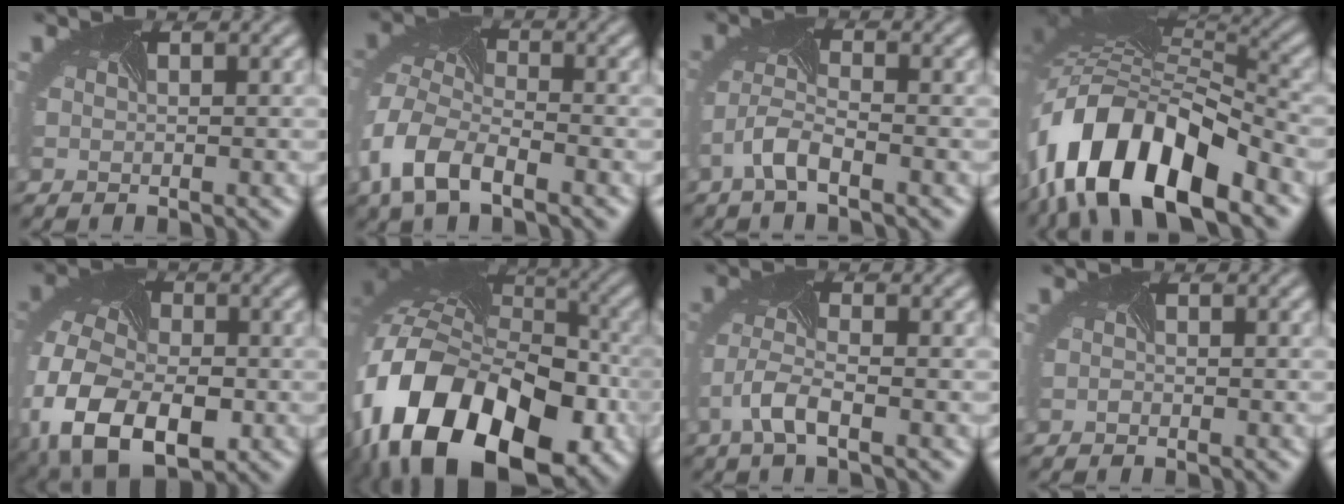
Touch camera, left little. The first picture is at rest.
{"total": 7.0, "force": [-3.5, 4.1, 4.4], "torque": [-0.110, -0.006, -0.071]}
{"total": 2.7, "force": [-1.9, 0.6, 1.7], "torque": [-0.048, 0.008, -0.049]}
{"total": 13.9, "force": [-5.7, 7.3, 10.4], "torque": [-0.196, 0.021, -0.104]}
{"total": 12.7, "force": [-4.2, 8.5, 8.5], "torque": [-0.191, -0.037, -0.063]}
{"total": 18.7, "force": [-6.9, 11.9, 12.6], "torque": [-0.264, -0.023, -0.112]}
{"total": 2.7, "force": [-1.6, 0.7, 2.1], "torque": [-0.057, 0.008, -0.040]}
{"total": 0.5, "force": [-0.3, 0.2, -0.4], "torque": [-0.001, 0.005, -0.008]}